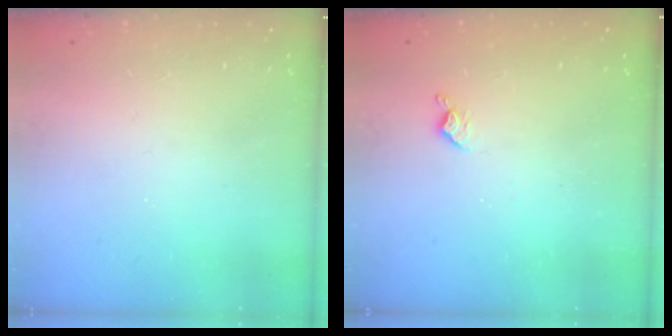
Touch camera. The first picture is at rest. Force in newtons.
{"total": 5.9, "press": 5.9, "slide": 0.8}